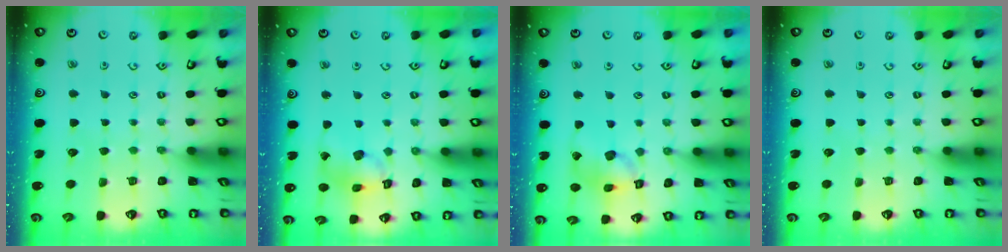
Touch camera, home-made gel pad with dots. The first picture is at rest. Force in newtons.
{"total": 11.1, "press": 11.0, "slide": 1.3}
{"total": 13.6, "press": 13.4, "slide": 1.9}
{"total": 0.0}